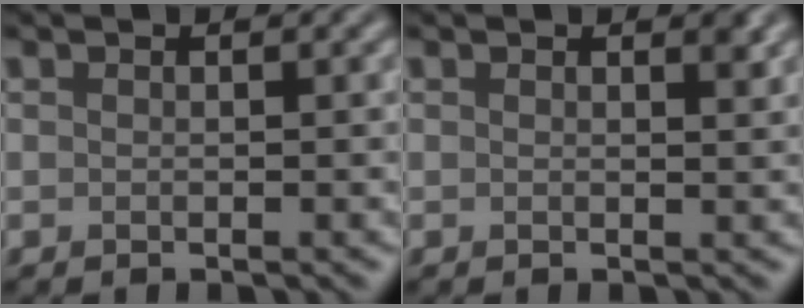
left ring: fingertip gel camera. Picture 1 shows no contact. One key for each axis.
{"total": 0.7, "fx": 0.5, "fy": 0.1, "fz": 0.5, "tx": -0.005, "ty": -0.003, "tz": 0.009}